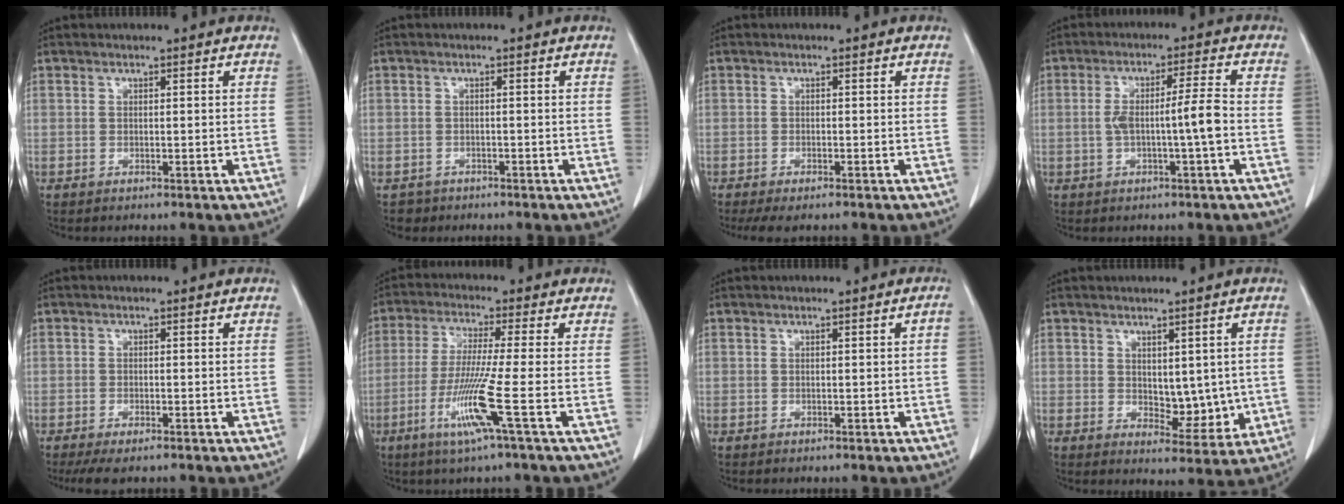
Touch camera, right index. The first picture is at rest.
{"total": 1.8, "force": [-1.0, 1.5, -0.3], "torque": [0.000, 0.008, -0.017]}
{"total": 3.5, "force": [-2.7, 0.9, 2.1], "torque": [-0.030, -0.009, -0.037]}
{"total": 6.3, "force": [-1.1, -0.2, 6.2], "torque": [-0.115, 0.012, -0.016]}
{"total": 4.1, "force": [-3.0, 1.0, 2.5], "torque": [-0.038, -0.009, -0.044]}
{"total": 9.2, "force": [-3.5, -1.7, 8.3], "torque": [-0.165, -0.027, -0.076]}
{"total": 0.8, "force": [-0.1, 0.1, 0.8], "torque": [-0.005, 0.002, 0.000]}
{"total": 6.0, "force": [0.2, 3.3, 5.0], "torque": [-0.058, -0.009, 0.017]}